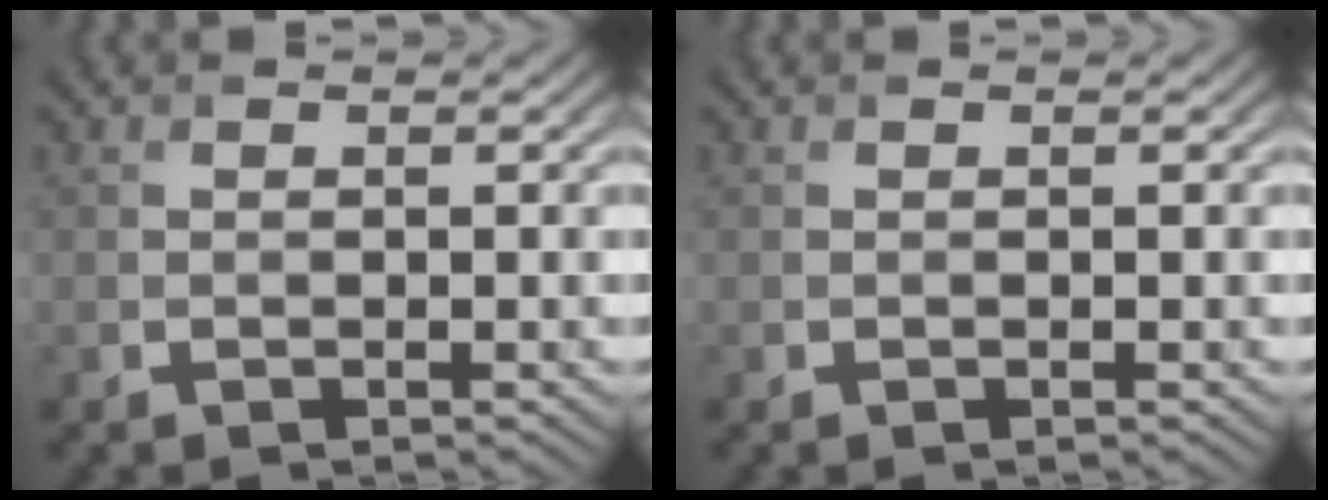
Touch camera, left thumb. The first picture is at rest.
{"total": 0.0}